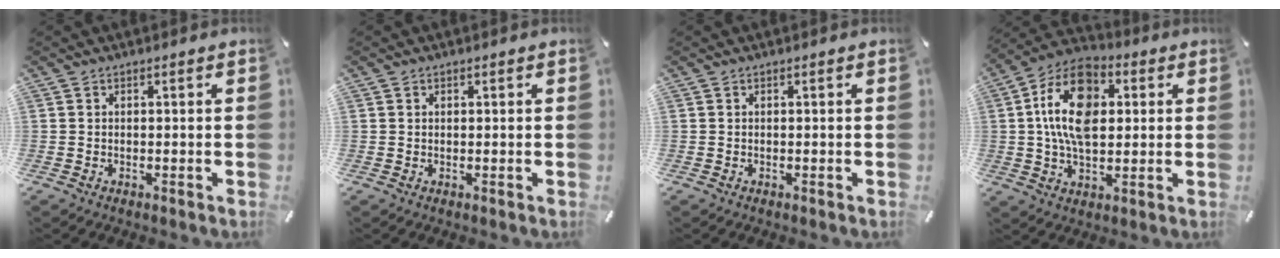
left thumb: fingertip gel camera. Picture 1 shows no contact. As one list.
[{"total": 0.5, "force": [0.2, 0.5, 0.0], "torque": [0.001, 0.002, 0.004]}, {"total": 0.0}, {"total": 15.5, "force": [2.7, 10.0, 11.6], "torque": [-0.227, 0.007, 0.045]}]